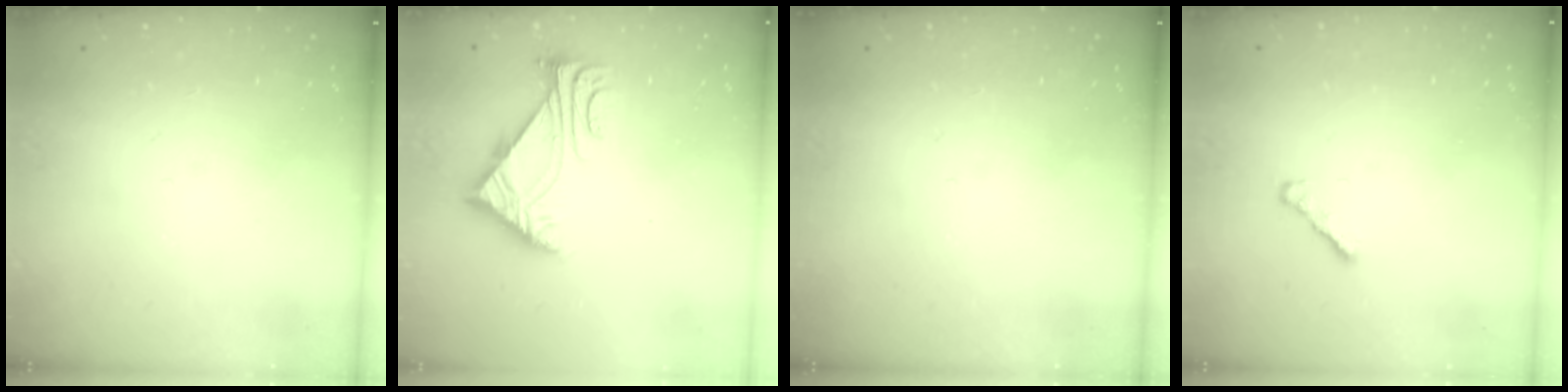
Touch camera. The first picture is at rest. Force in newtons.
{"total": 5.9, "press": 5.8, "slide": 1.1}
{"total": 0.0}
{"total": 2.4, "press": 2.3, "slide": 0.6}